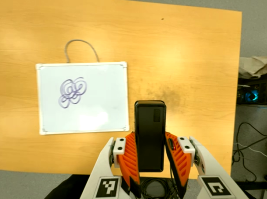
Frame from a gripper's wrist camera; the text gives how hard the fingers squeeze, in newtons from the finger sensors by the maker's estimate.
{"total": 3.6, "left": 2.2, "right": 4.9}